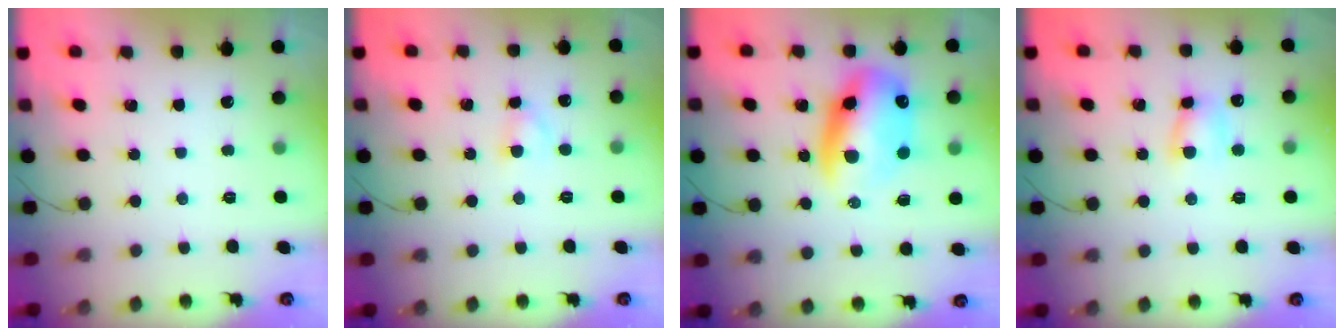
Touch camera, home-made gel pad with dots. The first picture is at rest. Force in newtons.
{"total": 2.9, "press": 2.7, "slide": 1.2}
{"total": 12.7, "press": 12.2, "slide": 3.5}
{"total": 5.7, "press": 5.7, "slide": 0.2}